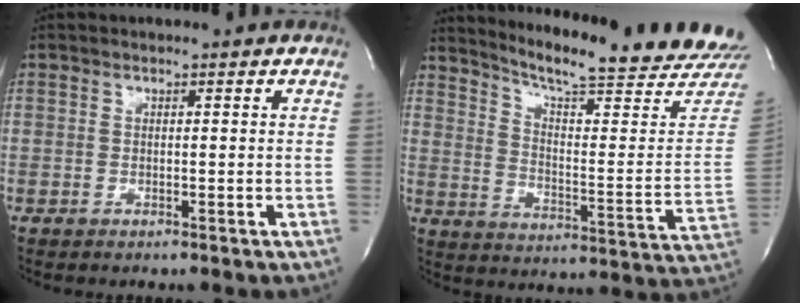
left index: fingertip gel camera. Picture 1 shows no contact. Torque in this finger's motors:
{"motor_torque": [-0.28, -0.45, 0.14, 0.05]}